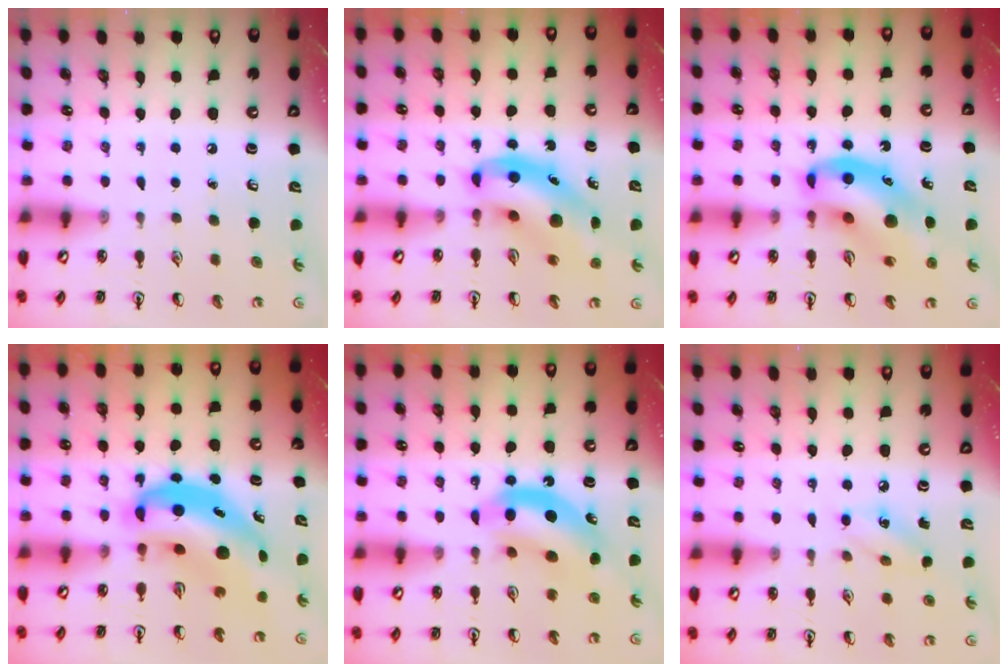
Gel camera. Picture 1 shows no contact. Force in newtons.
{"total": 9.5, "press": 9.2, "slide": 2.4}
{"total": 15.1, "press": 14.4, "slide": 4.3}
{"total": 9.5, "press": 9.1, "slide": 2.7}
{"total": 10.1, "press": 9.7, "slide": 3.0}
{"total": 5.4, "press": 5.1, "slide": 1.5}